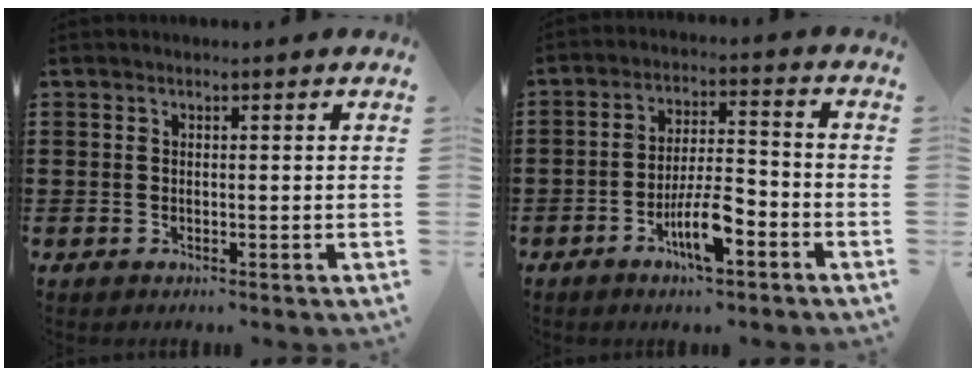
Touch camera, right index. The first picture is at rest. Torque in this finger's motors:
{"motor_torque": [2.14, 0.00, 0.58, 0.16]}